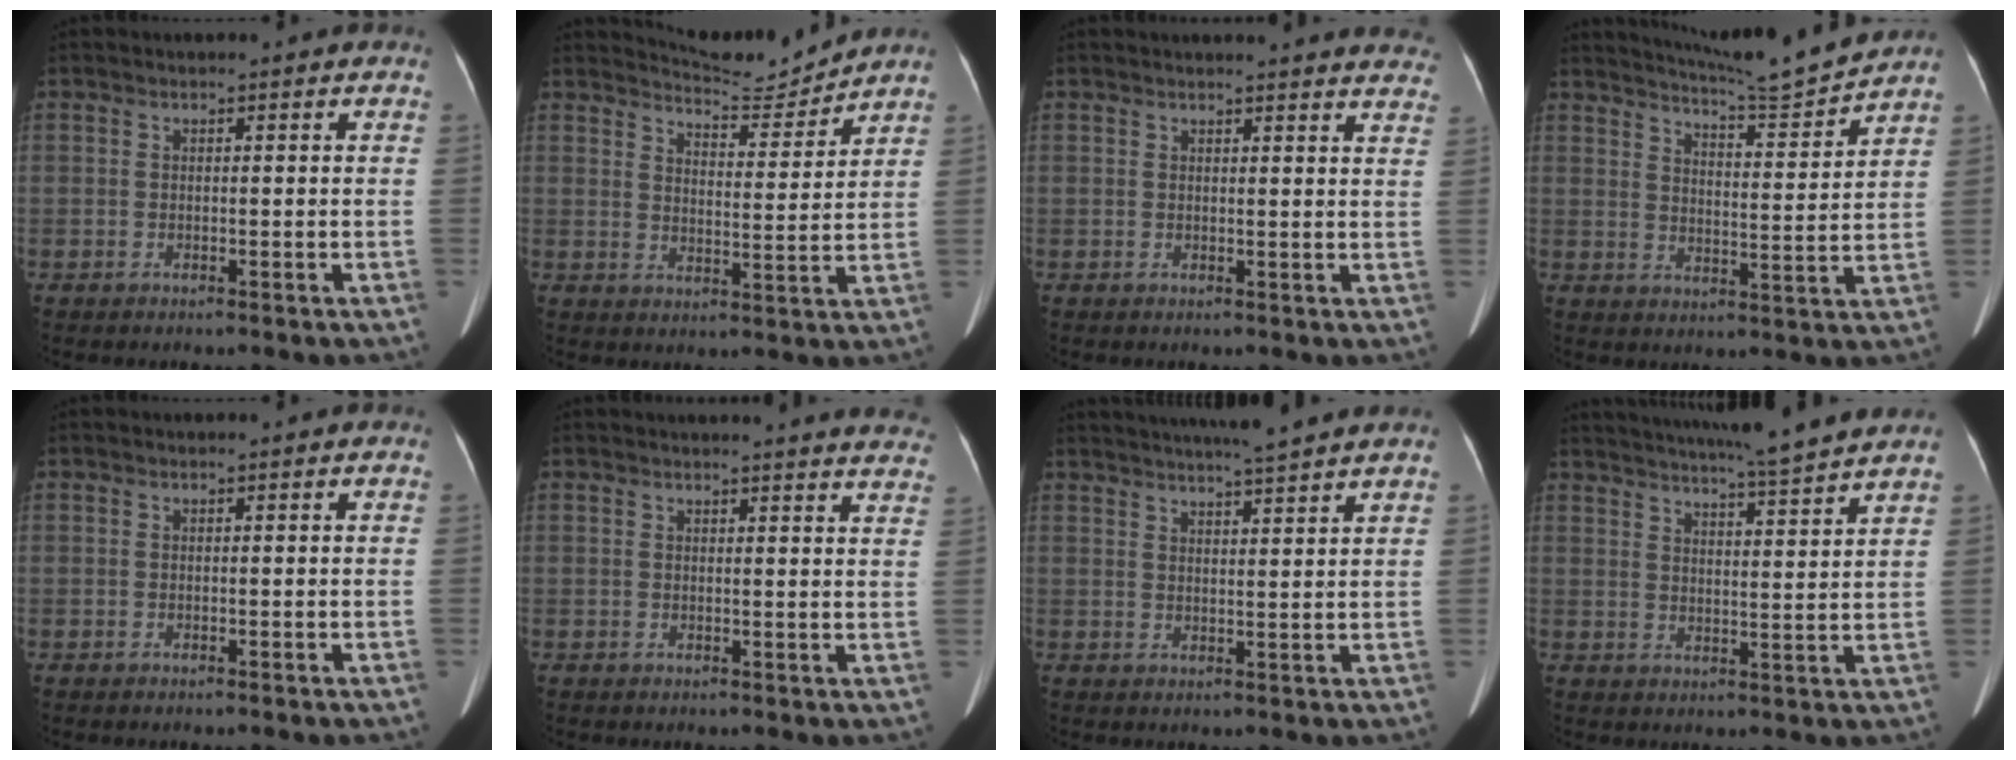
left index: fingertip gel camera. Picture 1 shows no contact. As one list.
[{"total": 7.1, "force": [7.0, -0.5, -0.4], "torque": [-0.007, -0.015, 0.109]}, {"total": 14.7, "force": [14.2, 1.5, 3.3], "torque": [-0.021, -0.044, 0.135]}, {"total": 10.7, "force": [10.4, -1.6, 2.2], "torque": [-0.044, -0.024, 0.158]}, {"total": 0.0}, {"total": 15.5, "force": [15.0, 1.0, 3.7], "torque": [-0.031, -0.055, 0.146]}, {"total": 10.1, "force": [9.1, -1.1, 4.2], "torque": [-0.070, 0.009, 0.126]}, {"total": 14.7, "force": [13.4, -1.2, 6.1], "torque": [-0.106, -0.014, 0.185]}]